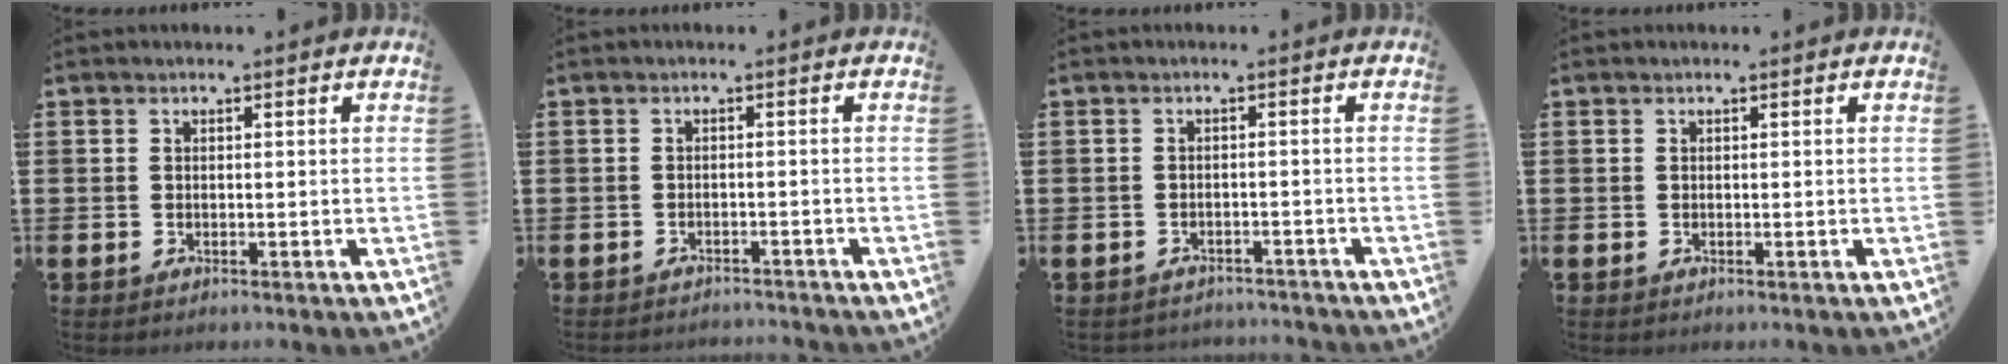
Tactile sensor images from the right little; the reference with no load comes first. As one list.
[{"total": 1.1, "force": [-1.1, -0.1, -0.1], "torque": [-0.001, 0.003, -0.024]}, {"total": 1.5, "force": [-1.5, 0.0, -0.1], "torque": [-0.003, 0.003, -0.033]}, {"total": 0.0}]